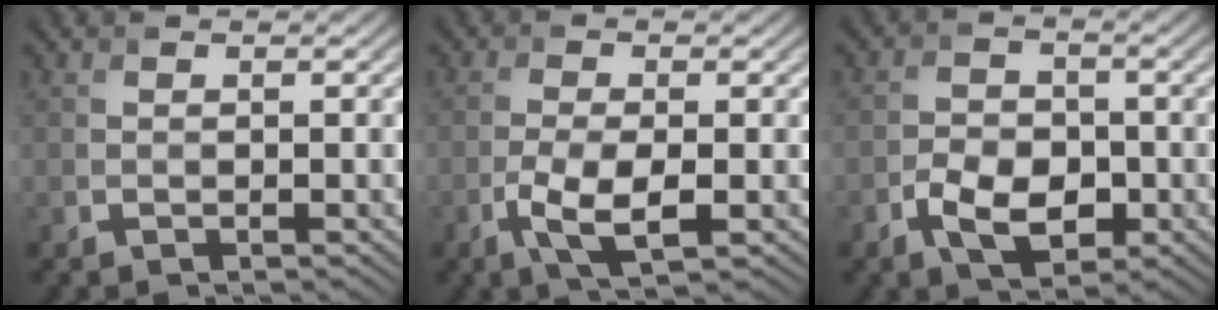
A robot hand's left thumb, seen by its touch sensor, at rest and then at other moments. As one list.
[{"total": 5.2, "force": [-1.9, 1.9, 4.5], "torque": [-0.099, -0.003, -0.038]}, {"total": 5.4, "force": [-2.3, 3.5, 3.5], "torque": [-0.062, -0.005, -0.045]}]